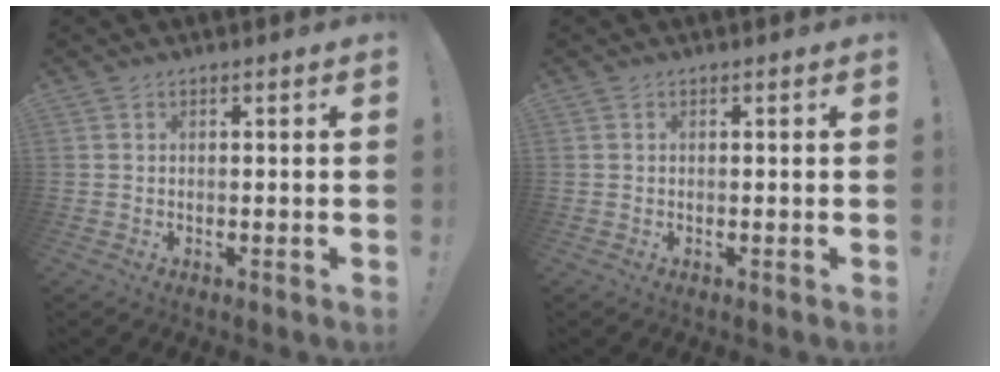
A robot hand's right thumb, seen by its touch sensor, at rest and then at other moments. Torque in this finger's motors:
{"motor_torque": [0.00, 0.16, 0.04, -0.11, 0.00]}